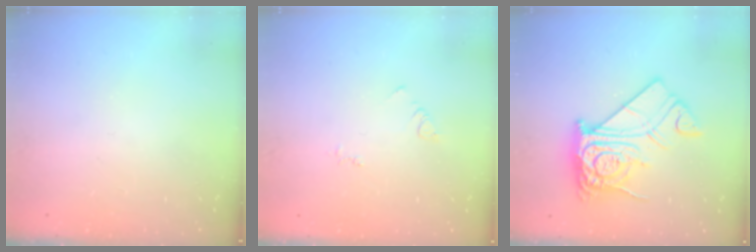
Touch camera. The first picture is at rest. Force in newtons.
{"total": 2.9, "press": 2.9, "slide": 0.4}
{"total": 15.7, "press": 15.6, "slide": 1.6}